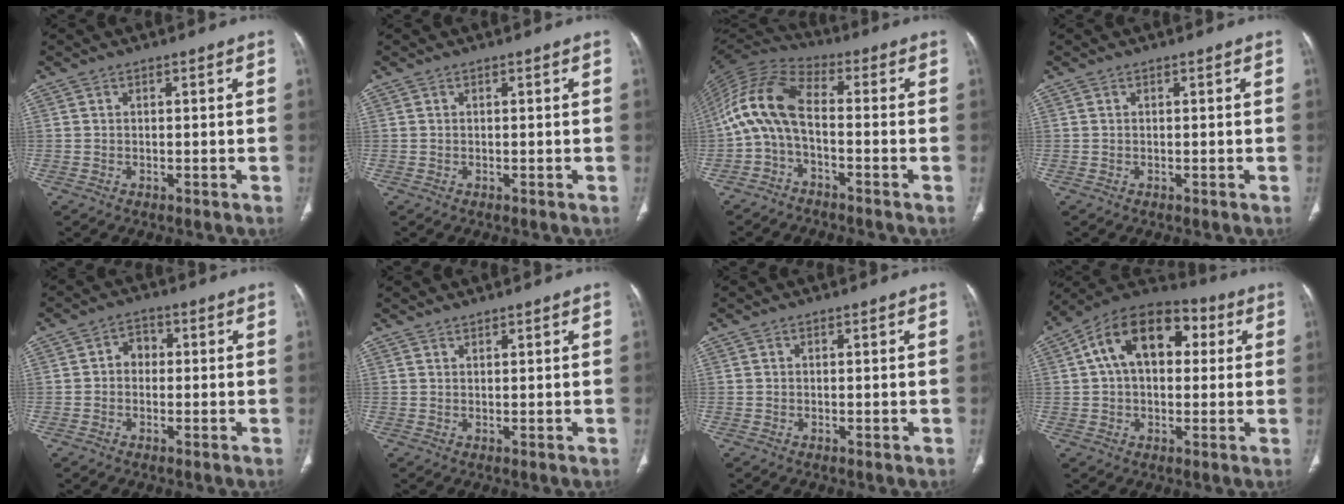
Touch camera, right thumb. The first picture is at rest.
{"total": 0.0}
{"total": 11.2, "force": [-2.3, 5.2, 9.6], "torque": [-0.198, 0.052, -0.059]}
{"total": 0.0}
{"total": 3.3, "force": [-0.1, 2.8, 1.8], "torque": [-0.010, 0.016, -0.011]}
{"total": 1.0, "force": [1.0, 0.1, 0.1], "torque": [0.000, -0.008, 0.019]}
{"total": 0.0}
{"total": 16.6, "force": [4.0, 10.5, 12.2], "torque": [-0.166, 0.030, 0.055]}